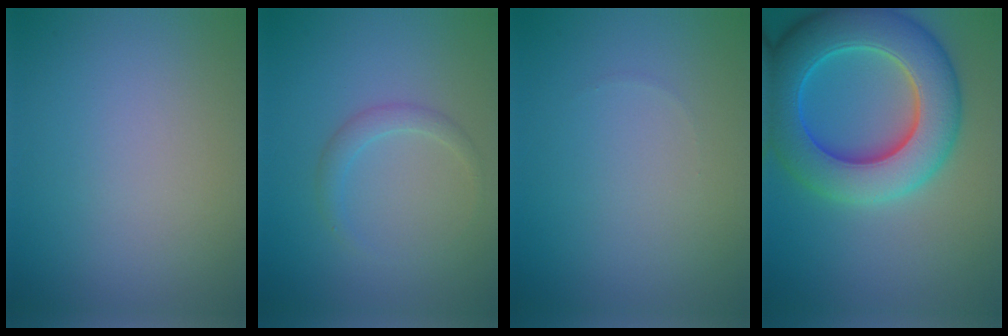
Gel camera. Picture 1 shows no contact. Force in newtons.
{"total": 1.5, "press": 1.5, "slide": 0.1}
{"total": 0.0}
{"total": 10.5, "press": 10.5, "slide": 0.3}